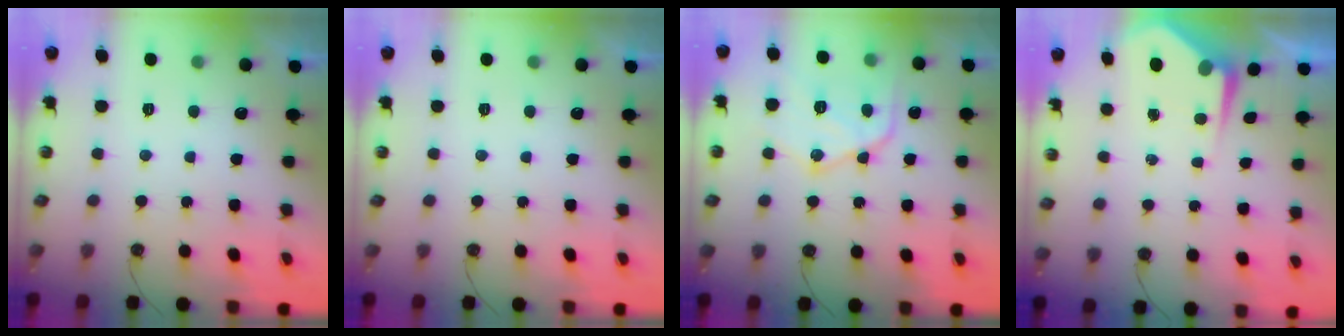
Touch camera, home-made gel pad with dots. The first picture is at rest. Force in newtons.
{"total": 0.0}
{"total": 16.0, "press": 16.0, "slide": 1.6}
{"total": 4.7, "press": 4.7, "slide": 0.8}